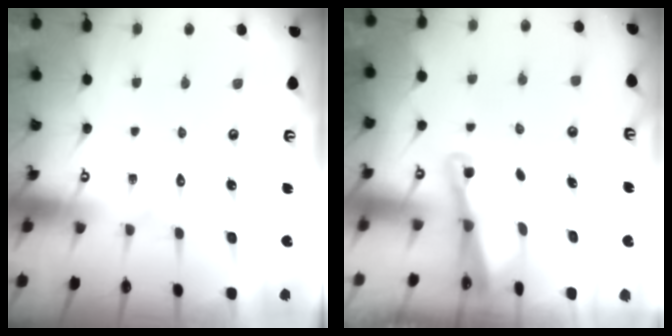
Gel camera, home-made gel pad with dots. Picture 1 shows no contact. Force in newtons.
{"total": 2.2, "press": 2.2, "slide": 0.3}